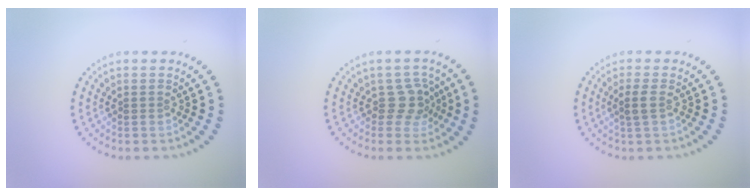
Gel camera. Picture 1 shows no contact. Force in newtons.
{"total": 2.4, "press": 2.0, "slide": 1.4}
{"total": 1.5, "press": 1.2, "slide": 0.8}